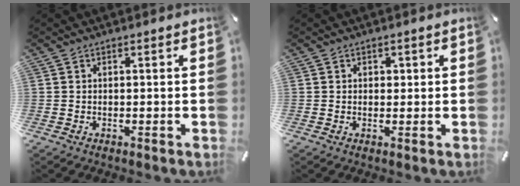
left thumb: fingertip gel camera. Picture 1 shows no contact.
{"total": 1.0, "force": [0.2, 1.0, 0.2], "torque": [0.002, 0.001, 0.001]}